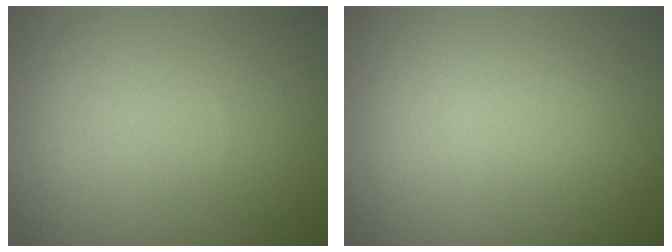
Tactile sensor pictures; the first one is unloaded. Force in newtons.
{"total": 0.0}